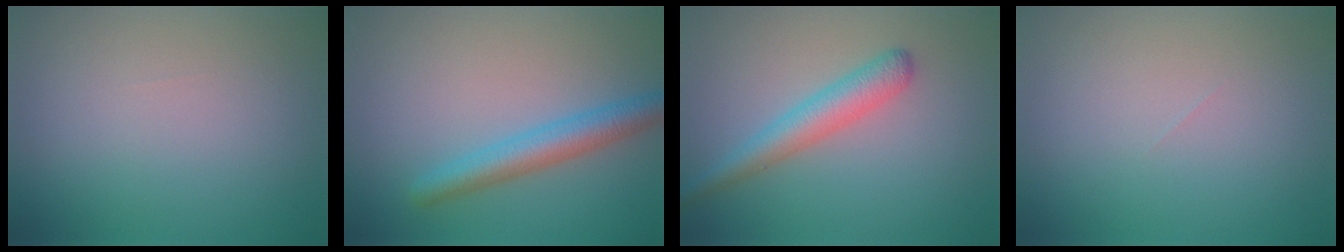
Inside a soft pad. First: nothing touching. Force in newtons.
{"total": 3.6, "press": 3.6, "slide": 0.1}
{"total": 3.5, "press": 3.5, "slide": 0.1}
{"total": 0.0}